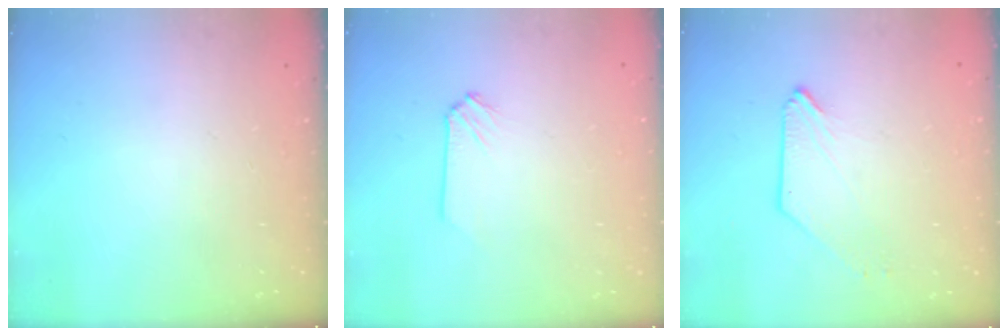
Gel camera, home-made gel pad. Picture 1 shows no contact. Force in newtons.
{"total": 0.0}
{"total": 0.0}